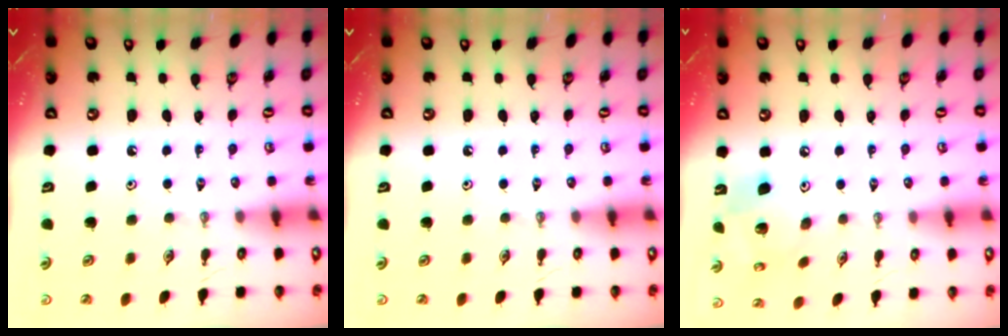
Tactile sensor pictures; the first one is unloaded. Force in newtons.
{"total": 0.0}
{"total": 13.2, "press": 13.1, "slide": 1.9}